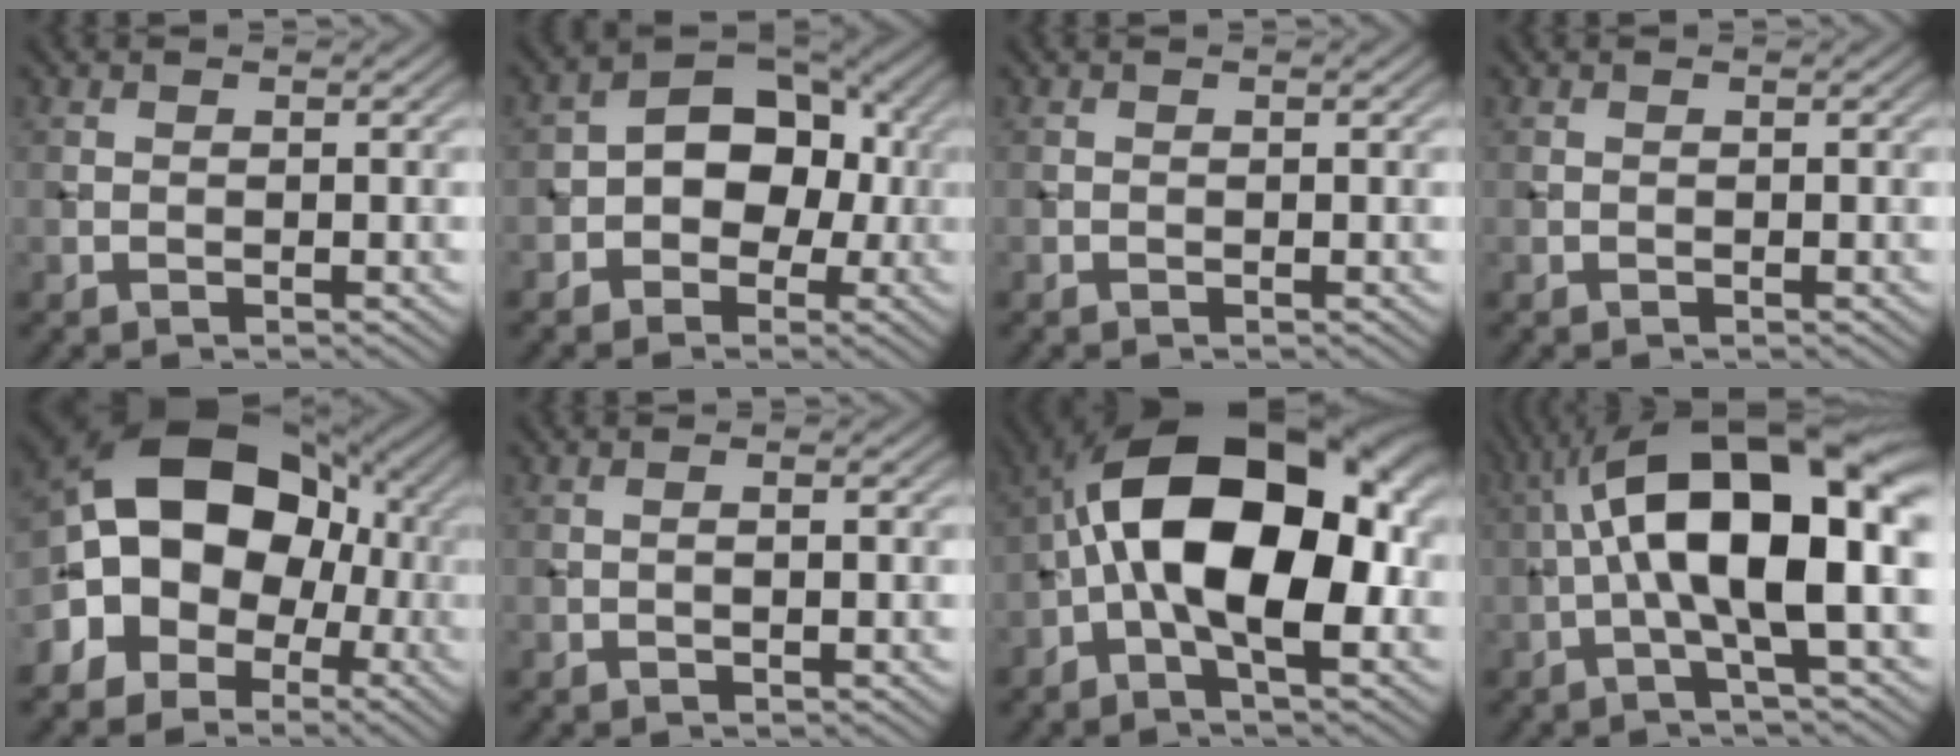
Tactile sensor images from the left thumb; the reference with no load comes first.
{"total": 8.1, "force": [-1.0, 5.9, 5.5], "torque": [-0.056, 0.012, -0.032]}
{"total": 0.0}
{"total": 0.0}
{"total": 15.5, "force": [-1.1, 11.5, 10.4], "torque": [-0.178, 0.010, -0.047]}
{"total": 1.3, "force": [-0.2, 0.1, 1.3], "torque": [-0.021, 0.001, -0.004]}
{"total": 16.9, "force": [-0.2, 8.5, 14.6], "torque": [-0.240, 0.034, -0.025]}
{"total": 15.0, "force": [0.1, 4.4, 14.3], "torque": [-0.226, 0.029, -0.010]}